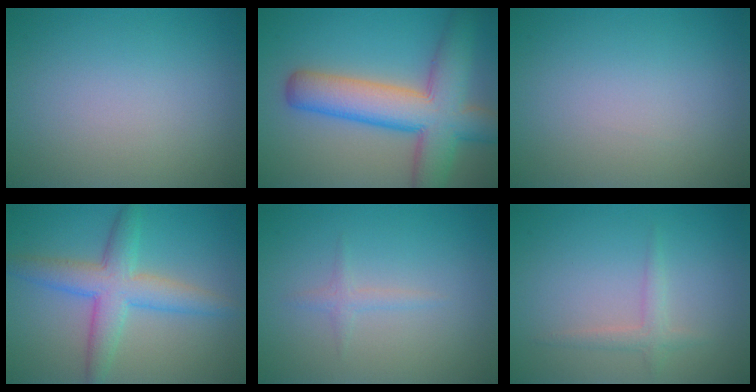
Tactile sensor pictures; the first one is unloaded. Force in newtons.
{"total": 9.6, "press": 9.6, "slide": 0.4}
{"total": 0.0}
{"total": 5.3, "press": 5.3, "slide": 0.0}
{"total": 1.0, "press": 1.0, "slide": 0.1}
{"total": 1.5, "press": 1.5, "slide": 0.0}